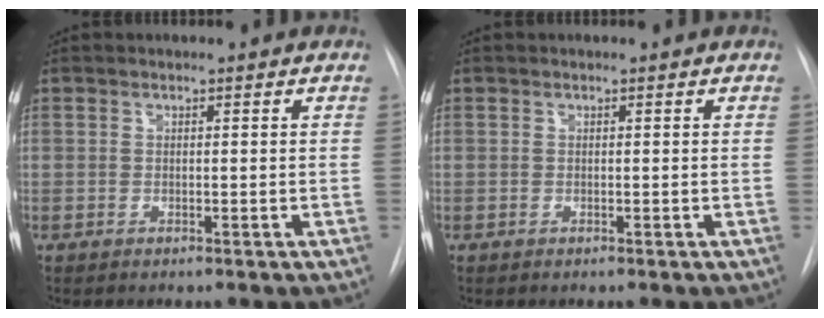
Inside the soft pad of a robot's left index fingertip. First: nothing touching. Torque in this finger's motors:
{"motor_torque": [-0.07, 0.08, 0.00, 0.00]}